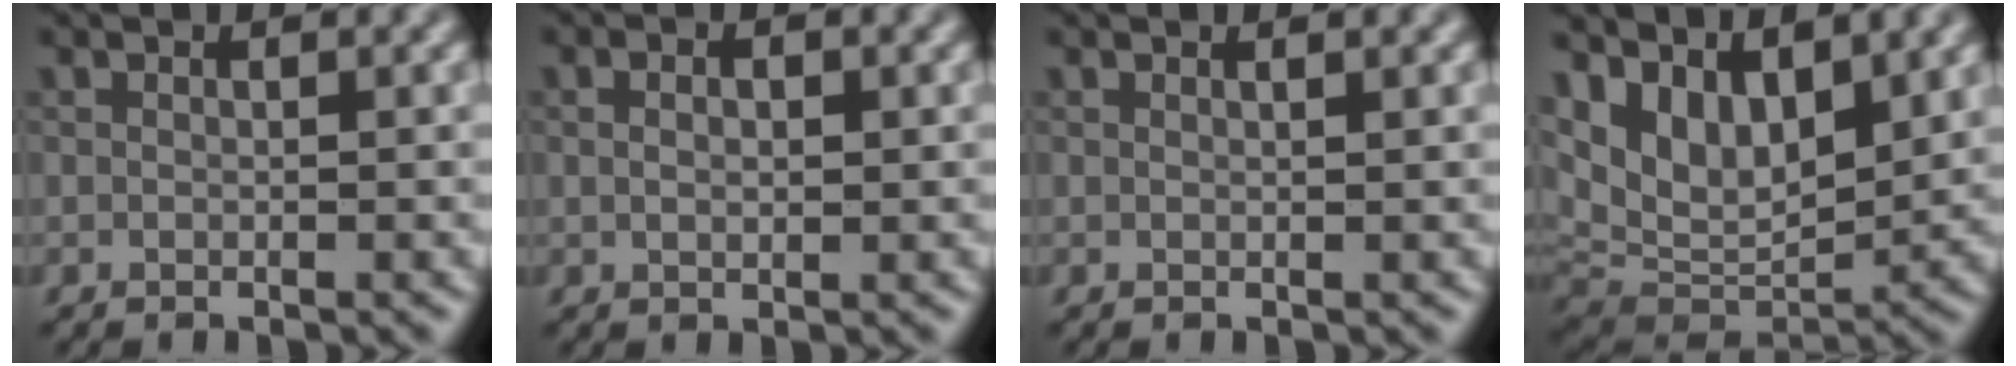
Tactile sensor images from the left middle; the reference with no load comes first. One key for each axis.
{"total": 1.5, "fx": 0.3, "fy": 0.9, "fz": 1.2, "tx": -0.020, "ty": 0.000, "tz": 0.006}
{"total": 1.1, "fx": 0.6, "fy": 0.4, "fz": 0.8, "tx": -0.005, "ty": 0.000, "tz": 0.001}
{"total": 8.5, "fx": 4.4, "fy": 4.5, "fz": 5.7, "tx": -0.107, "ty": -0.014, "tz": 0.084}